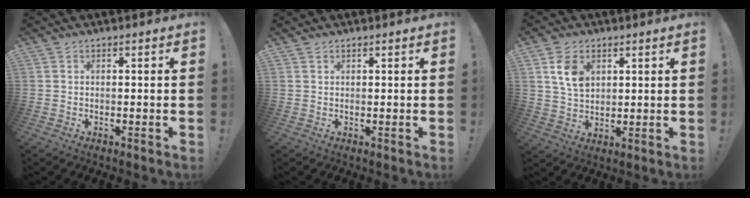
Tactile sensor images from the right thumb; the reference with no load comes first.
{"total": 0.7, "force": [0.6, 0.3, 0.1], "torque": [-0.002, -0.001, 0.012]}
{"total": 8.5, "force": [3.4, 5.9, 5.1], "torque": [-0.076, -0.006, 0.066]}